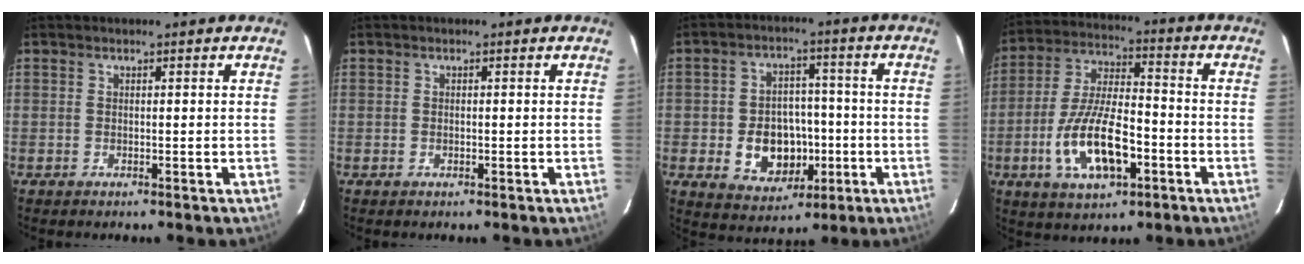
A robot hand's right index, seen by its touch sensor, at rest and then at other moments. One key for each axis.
{"total": 0.6, "fx": -0.2, "fy": 0.5, "fz": 0.3, "tx": -0.005, "ty": 0.000, "tz": -0.003}
{"total": 11.4, "fx": -2.9, "fy": 8.7, "fz": 6.7, "tx": -0.142, "ty": 0.012, "tz": -0.027}
{"total": 15.4, "fx": -5.4, "fy": 6.2, "fz": 13.1, "tx": -0.266, "ty": -0.004, "tz": -0.091}